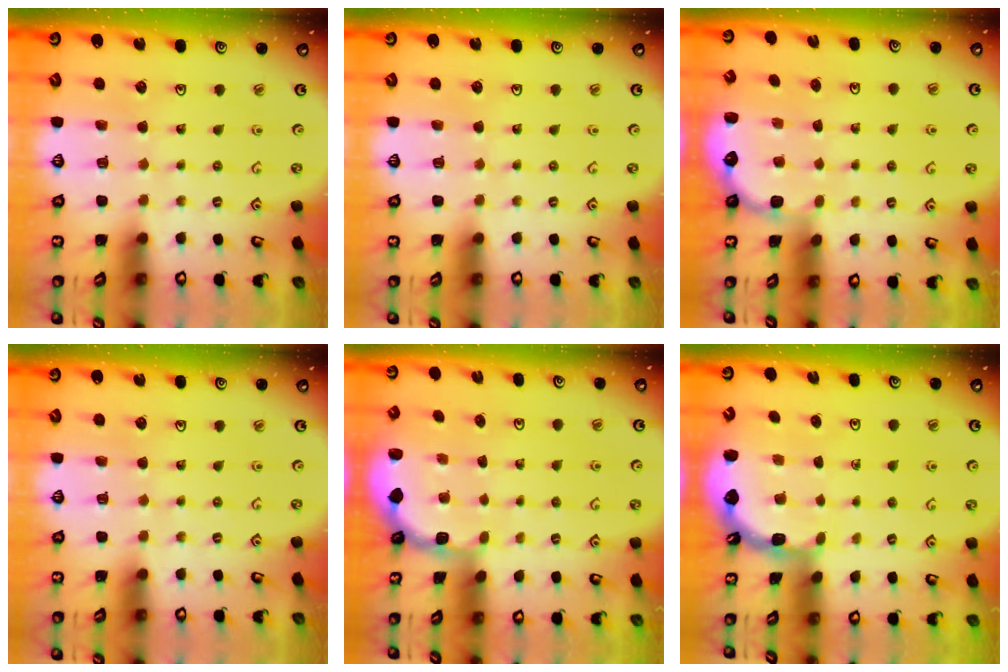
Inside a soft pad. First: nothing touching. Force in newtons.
{"total": 0.0}
{"total": 2.2, "press": 1.1, "slide": 1.9}
{"total": 0.0}
{"total": 1.9, "press": 1.8, "slide": 0.7}
{"total": 2.1, "press": 2.1, "slide": 0.2}